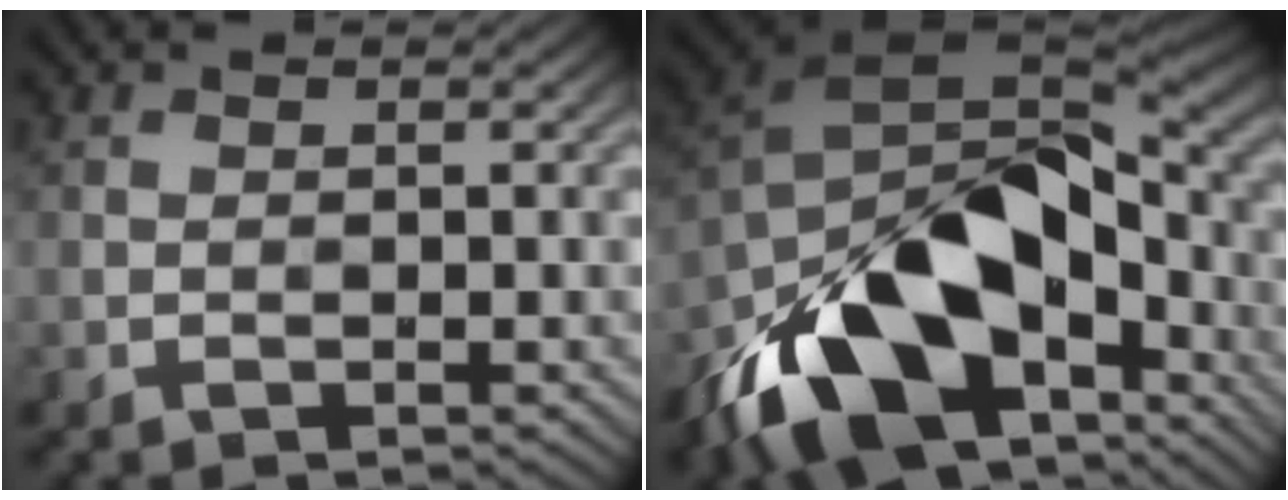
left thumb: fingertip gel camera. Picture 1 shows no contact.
{"total": 18.0, "force": [-8.4, 9.5, 12.9], "torque": [-0.251, -0.031, -0.130]}